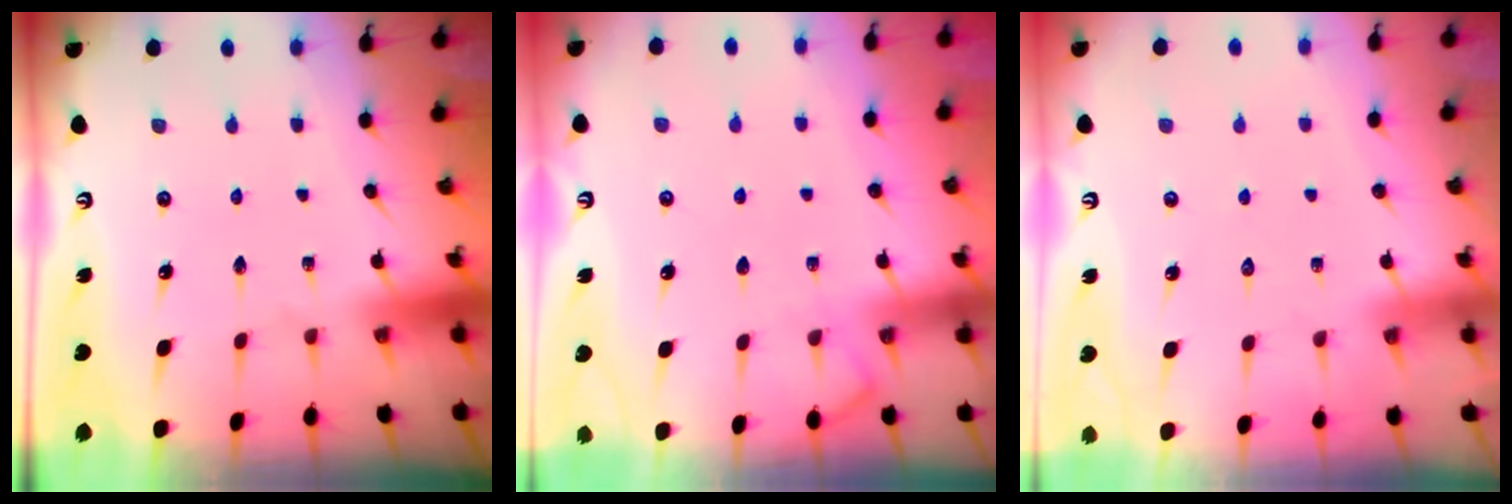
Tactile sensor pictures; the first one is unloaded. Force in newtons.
{"total": 4.5, "press": 4.4, "slide": 0.6}
{"total": 2.9, "press": 2.9, "slide": 0.4}